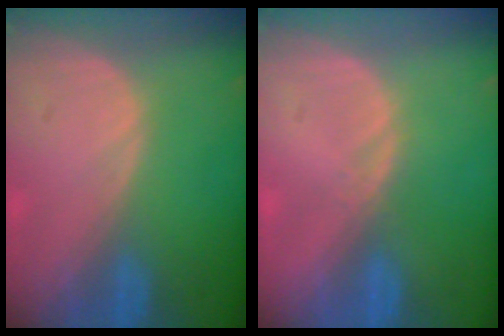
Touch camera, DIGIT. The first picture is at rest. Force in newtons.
{"total": 0.8, "press": 0.6, "slide": 0.5}